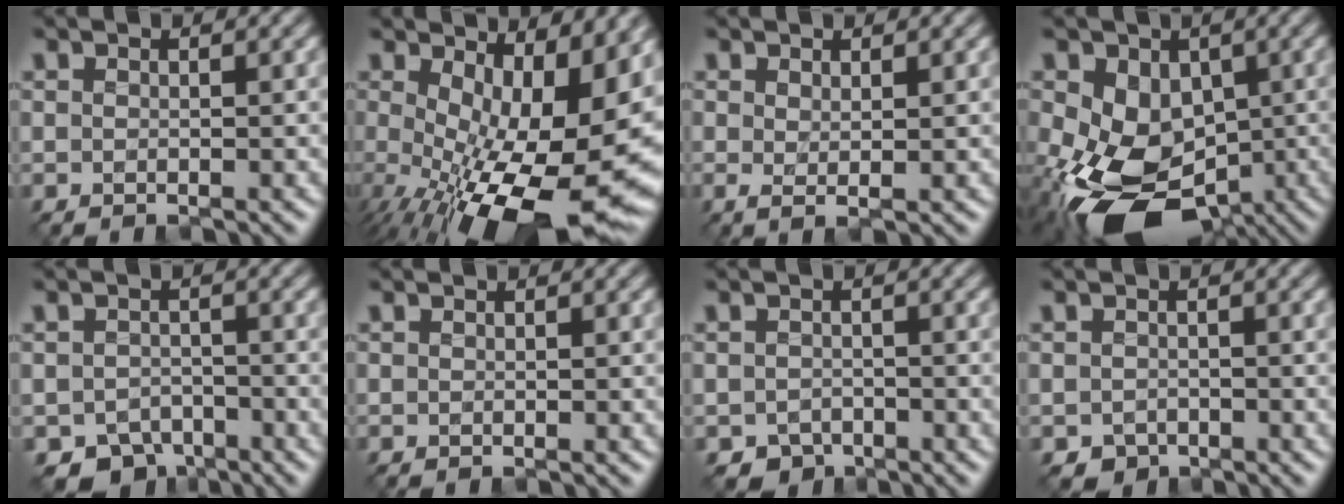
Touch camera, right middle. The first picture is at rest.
{"total": 15.9, "force": [-1.7, 7.4, 13.9], "torque": [-0.189, -0.039, -0.002]}
{"total": 0.7, "force": [0.3, 0.0, 0.6], "torque": [-0.014, -0.008, 0.009]}
{"total": 10.1, "force": [-4.0, 6.7, 6.5], "torque": [-0.131, -0.035, -0.059]}
{"total": 2.8, "force": [-2.3, 1.6, 0.0], "torque": [0.000, -0.009, -0.038]}
{"total": 0.0}
{"total": 1.3, "force": [-1.1, 0.7, -0.5], "torque": [0.001, -0.007, -0.015]}
{"total": 1.0, "force": [-0.7, 0.5, -0.5], "torque": [0.002, -0.009, -0.006]}